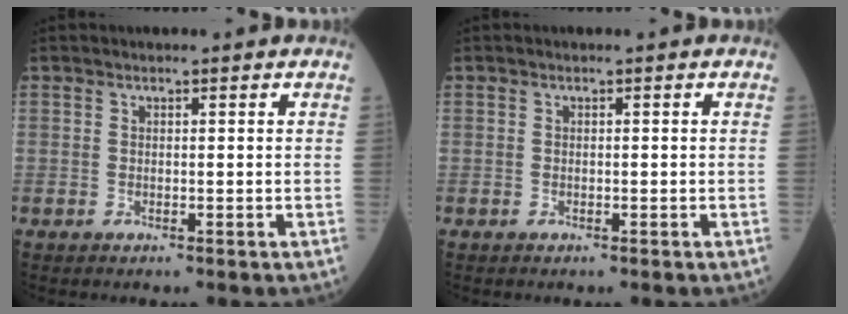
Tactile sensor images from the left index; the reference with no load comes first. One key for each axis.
{"total": 0.0}